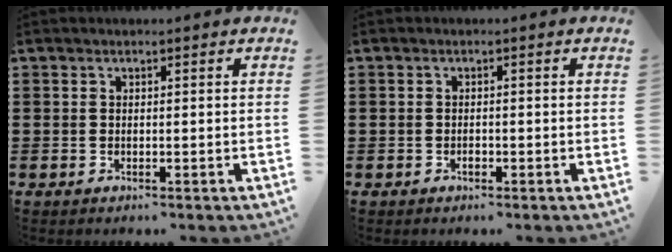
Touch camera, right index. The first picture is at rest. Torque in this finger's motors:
{"motor_torque": [-0.24, 1.90, 0.04, 0.00]}